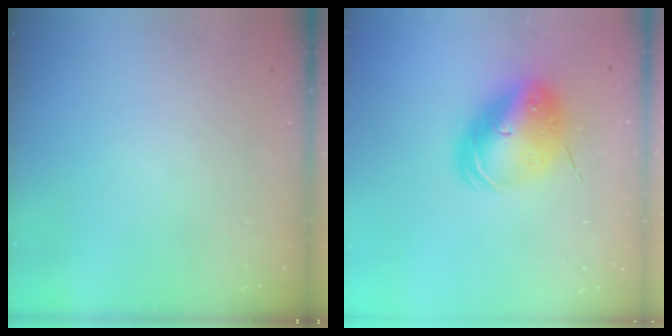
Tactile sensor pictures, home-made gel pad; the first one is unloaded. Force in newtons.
{"total": 14.0, "press": 13.8, "slide": 2.6}